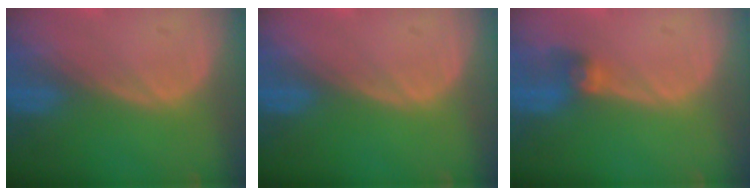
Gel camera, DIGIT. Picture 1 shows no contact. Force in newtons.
{"total": 0.0}
{"total": 2.7, "press": 2.7, "slide": 0.3}